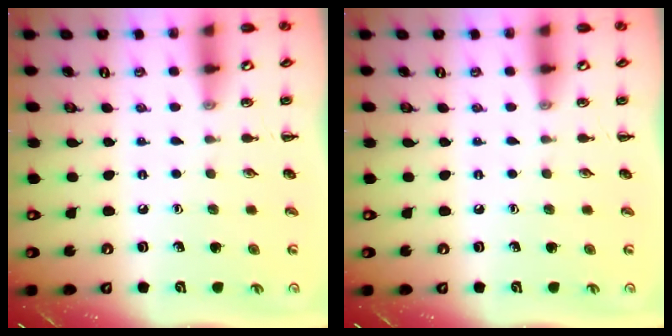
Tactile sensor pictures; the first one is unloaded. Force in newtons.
{"total": 0.0}